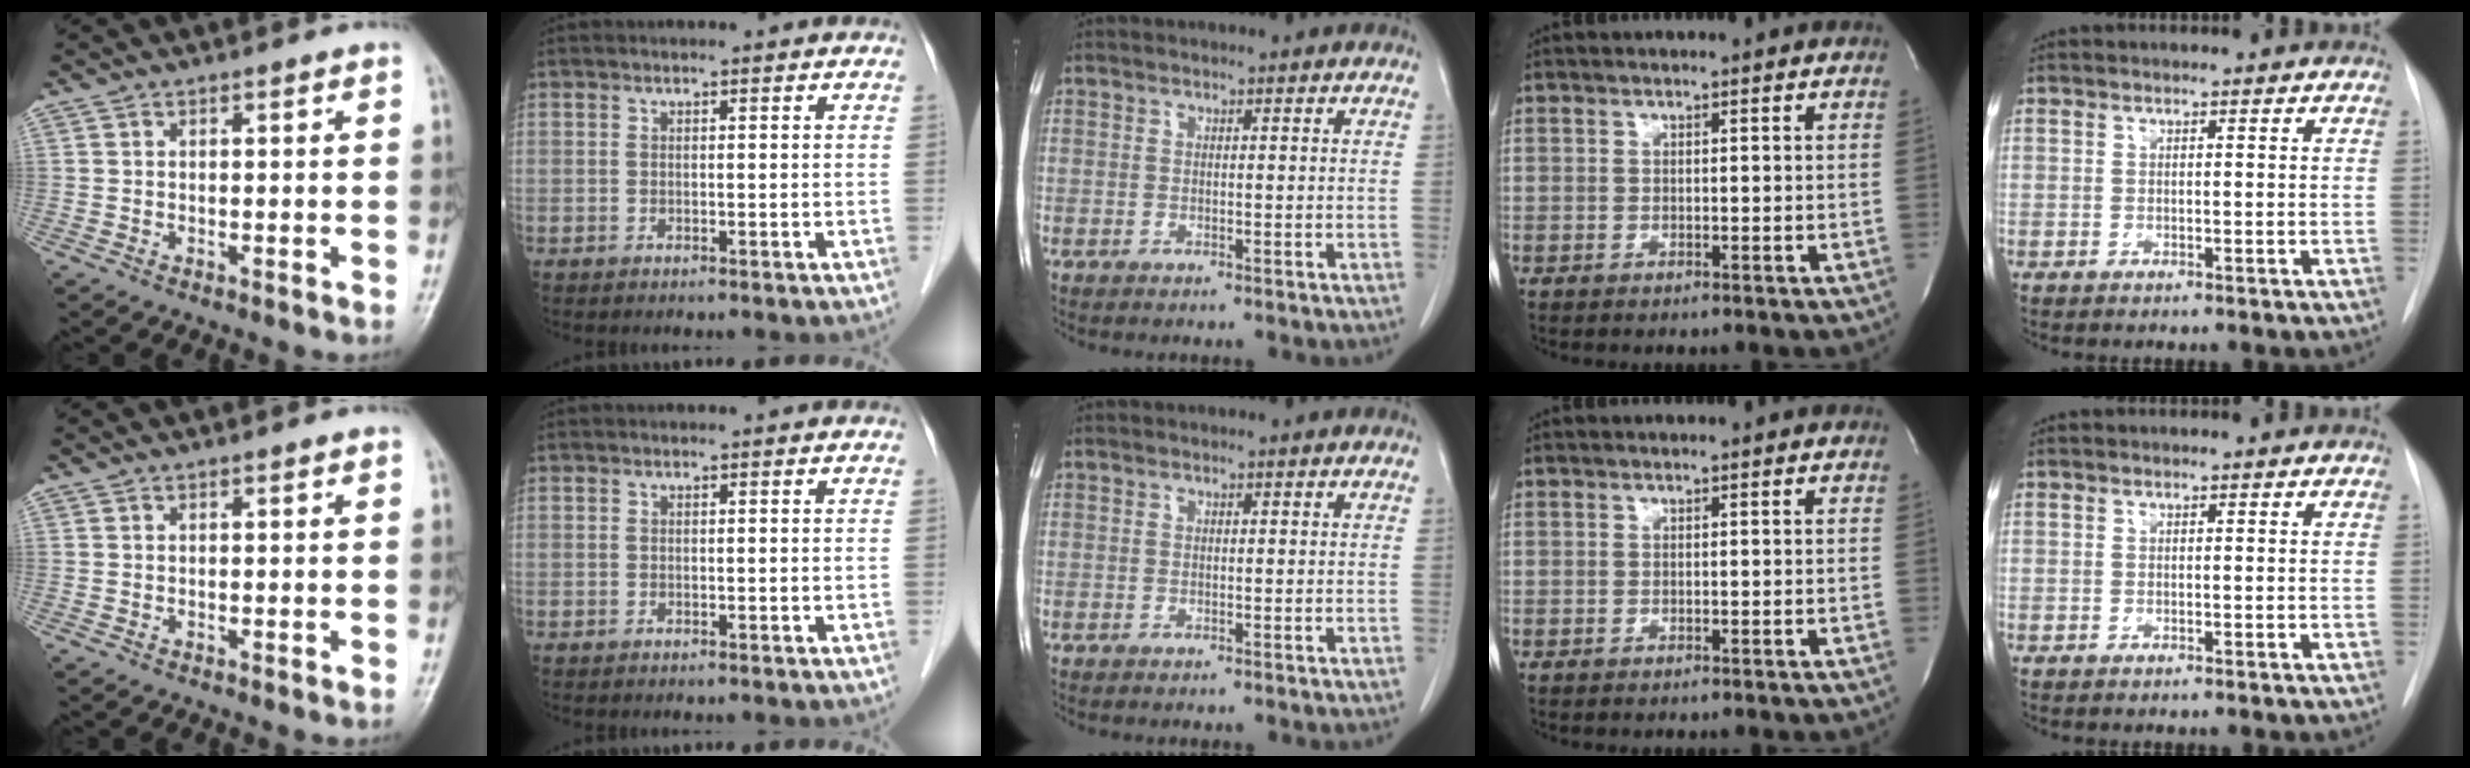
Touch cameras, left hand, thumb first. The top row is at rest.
{}